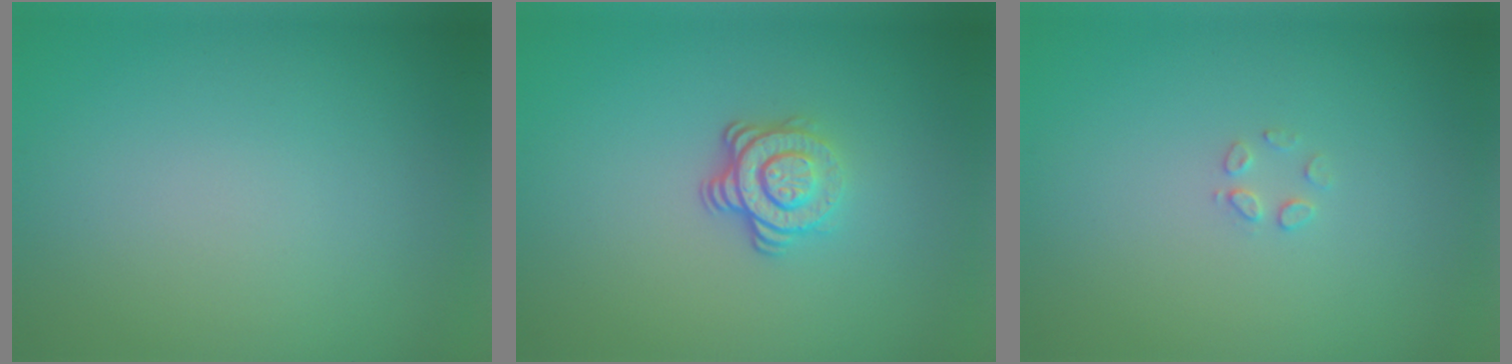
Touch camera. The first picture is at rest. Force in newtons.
{"total": 3.7, "press": 2.6, "slide": 2.6}
{"total": 1.0, "press": 1.0, "slide": 0.1}